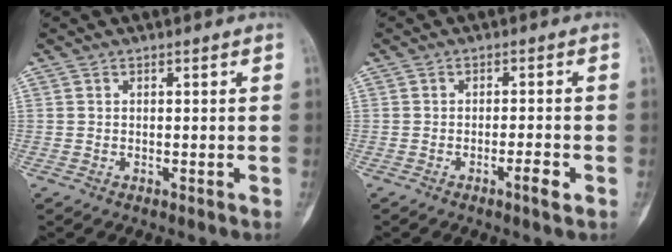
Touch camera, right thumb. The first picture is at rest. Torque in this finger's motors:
{"motor_torque": [-0.42, 0.18, 0.36, -0.07, 0.01]}